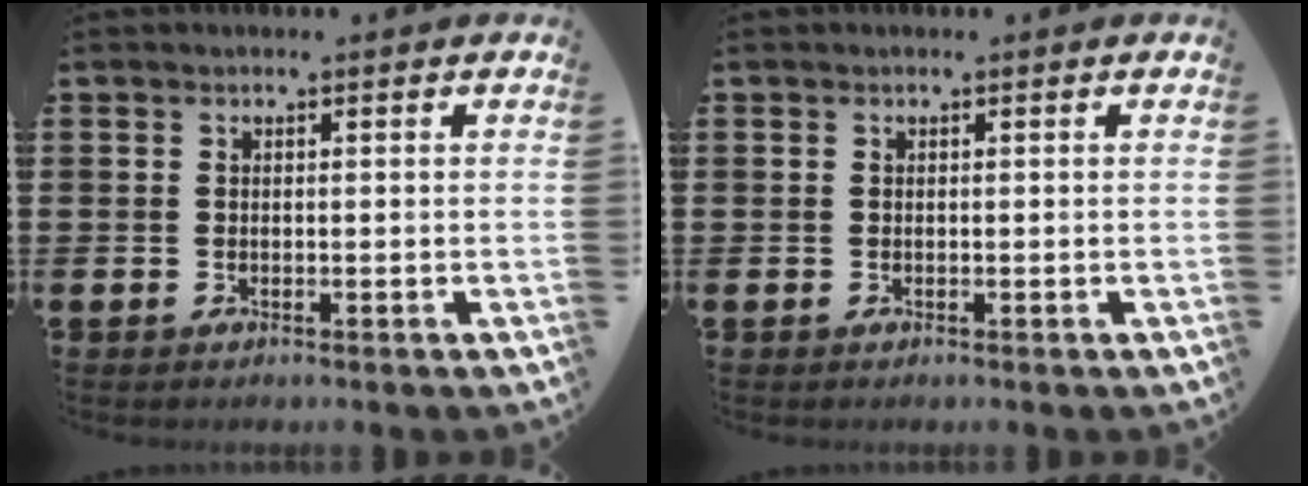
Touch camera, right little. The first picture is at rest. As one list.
[{"total": 0.0}]